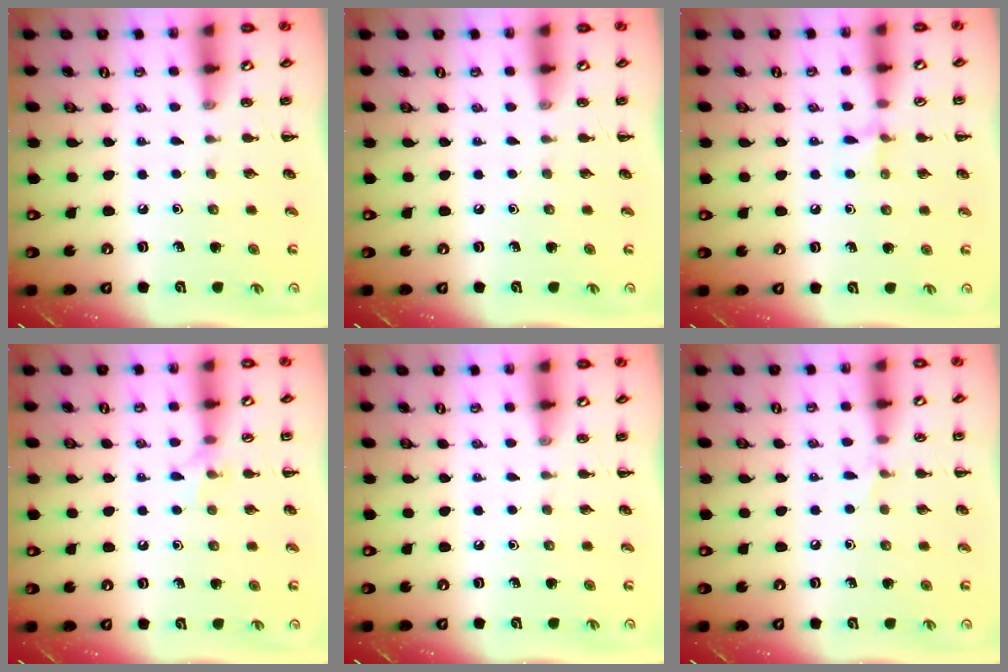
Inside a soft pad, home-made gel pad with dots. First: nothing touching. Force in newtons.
{"total": 0.0}
{"total": 6.0, "press": 5.7, "slide": 1.8}
{"total": 5.1, "press": 5.0, "slide": 1.0}
{"total": 0.0}
{"total": 3.7, "press": 3.6, "slide": 1.1}